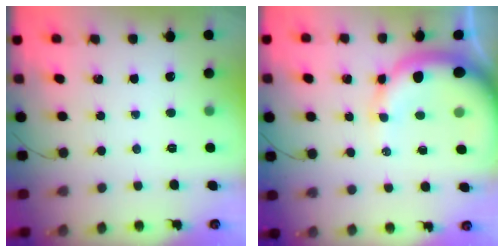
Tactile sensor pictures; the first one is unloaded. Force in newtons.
{"total": 12.2, "press": 11.9, "slide": 2.5}